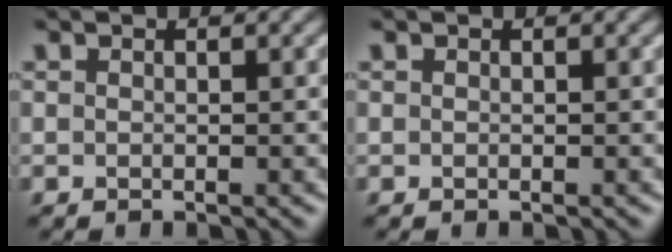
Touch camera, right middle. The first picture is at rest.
{"total": 0.0}